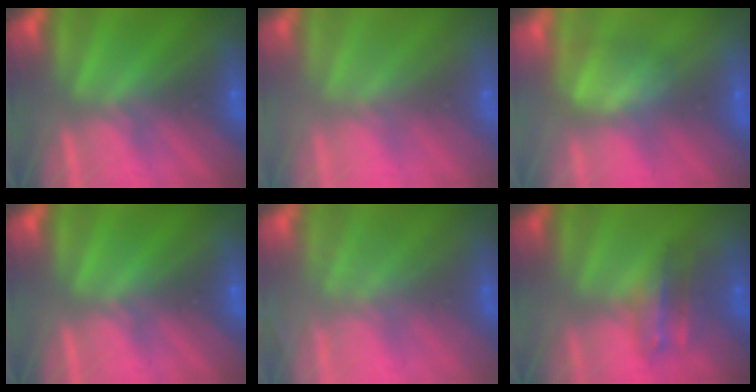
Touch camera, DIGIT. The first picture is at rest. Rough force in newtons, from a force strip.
{"total": 9.1}
{"total": 8.1}
{"total": 0.0}
{"total": 1.7}
{"total": 2.6}